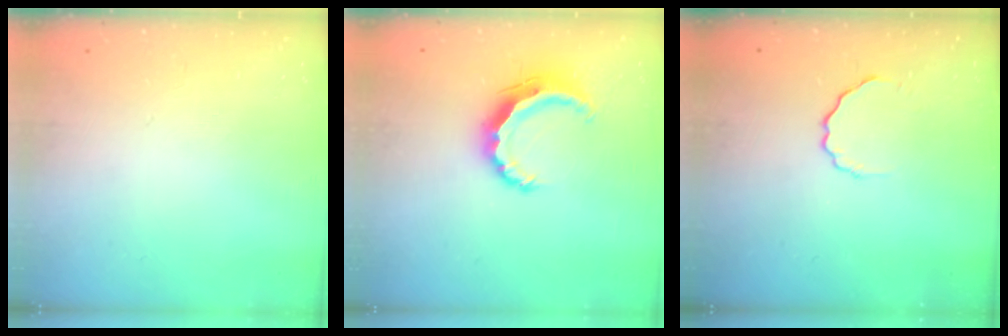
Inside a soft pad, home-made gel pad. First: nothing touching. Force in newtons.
{"total": 7.8, "press": 7.7, "slide": 0.8}
{"total": 4.3, "press": 4.2, "slide": 0.9}